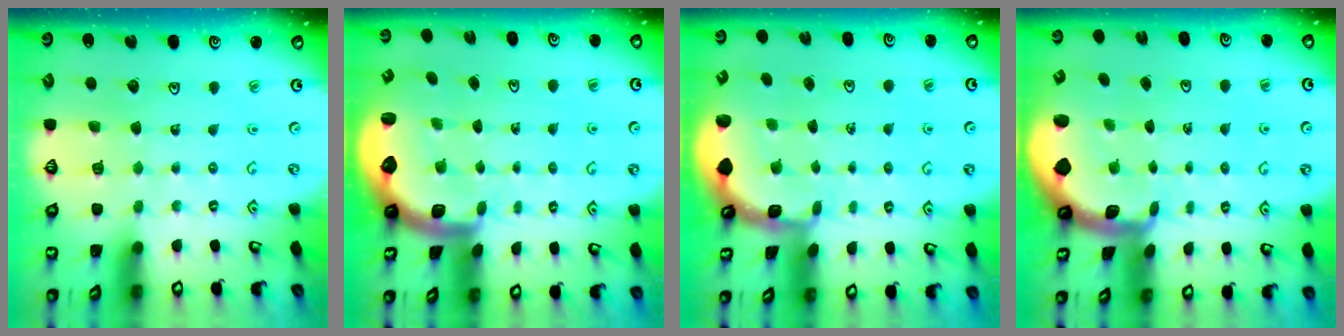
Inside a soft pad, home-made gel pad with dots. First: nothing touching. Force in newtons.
{"total": 2.8, "press": 2.5, "slide": 1.4}
{"total": 1.8, "press": 1.6, "slide": 0.7}
{"total": 1.9, "press": 1.9, "slide": 0.6}